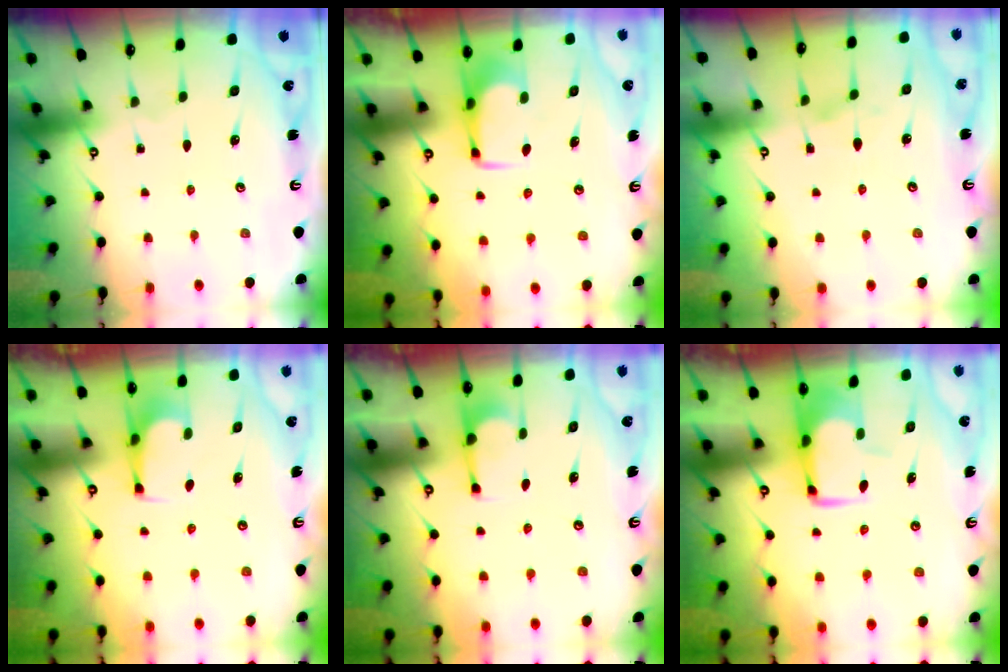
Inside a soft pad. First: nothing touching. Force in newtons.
{"total": 1.5, "press": 1.5, "slide": 0.4}
{"total": 2.9, "press": 2.7, "slide": 1.0}
{"total": 0.7, "press": 0.7, "slide": 0.3}
{"total": 1.2, "press": 1.1, "slide": 0.5}
{"total": 1.2, "press": 1.0, "slide": 0.5}